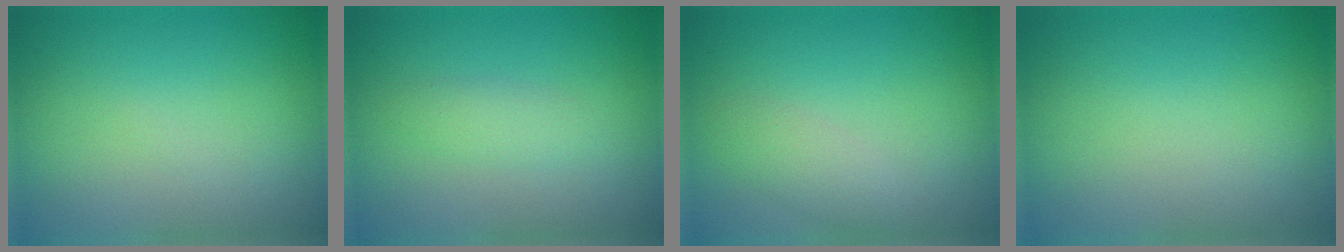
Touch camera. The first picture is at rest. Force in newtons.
{"total": 1.4, "press": 1.4, "slide": 0.0}
{"total": 1.6, "press": 1.6, "slide": 0.1}
{"total": 0.0}